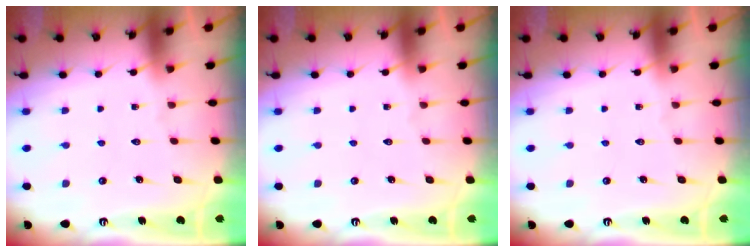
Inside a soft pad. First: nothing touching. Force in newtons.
{"total": 0.0}
{"total": 0.0}